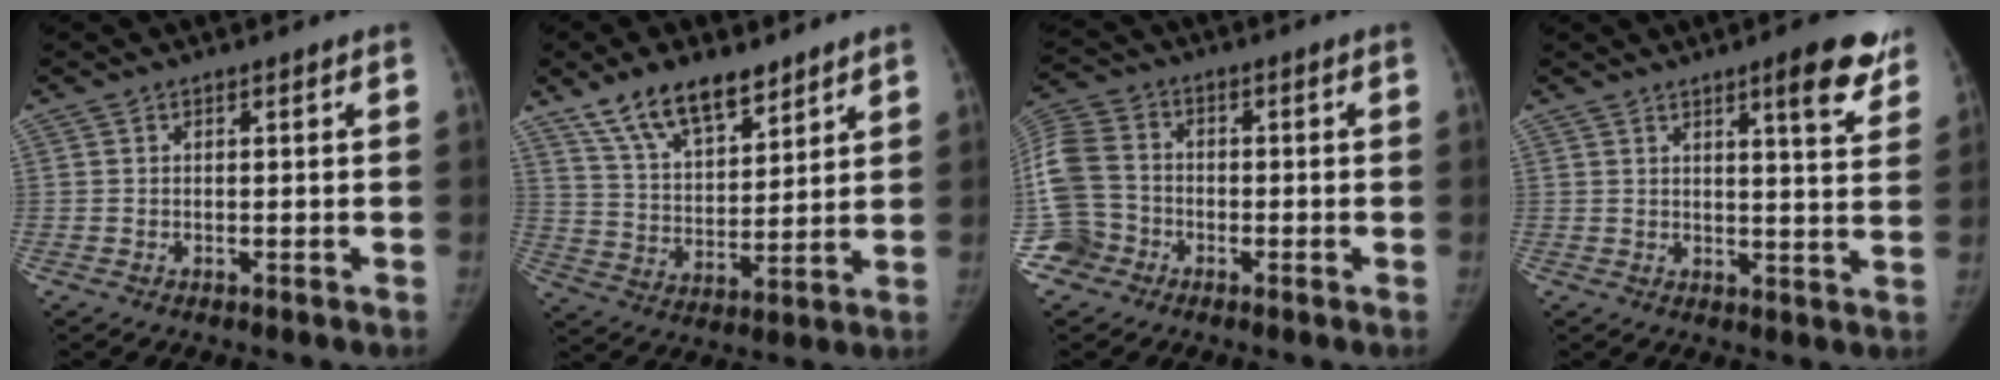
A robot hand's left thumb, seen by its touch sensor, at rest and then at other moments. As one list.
[{"total": 13.5, "force": [9.6, 5.9, 7.4], "torque": [-0.098, -0.053, 0.177]}, {"total": 13.8, "force": [-2.9, 12.2, 5.8], "torque": [-0.147, 0.035, -0.056]}, {"total": 9.7, "force": [6.2, 2.0, 7.2], "torque": [-0.067, -0.032, 0.075]}]